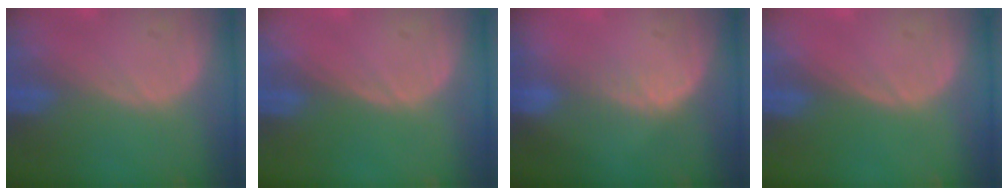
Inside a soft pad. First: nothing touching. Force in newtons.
{"total": 0.0}
{"total": 2.5, "press": 2.0, "slide": 1.6}
{"total": 0.0}